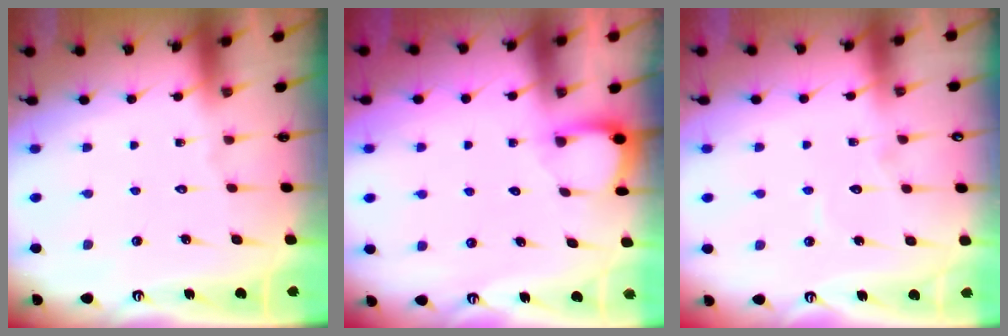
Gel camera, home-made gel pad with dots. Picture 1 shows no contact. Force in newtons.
{"total": 2.4, "press": 2.4, "slide": 0.3}
{"total": 4.3, "press": 4.2, "slide": 0.4}